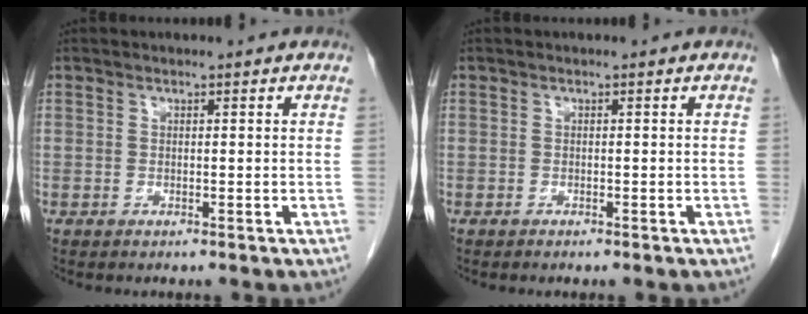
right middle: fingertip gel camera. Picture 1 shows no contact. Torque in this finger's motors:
{"motor_torque": [-0.22, 0.21, -0.03, -0.01]}